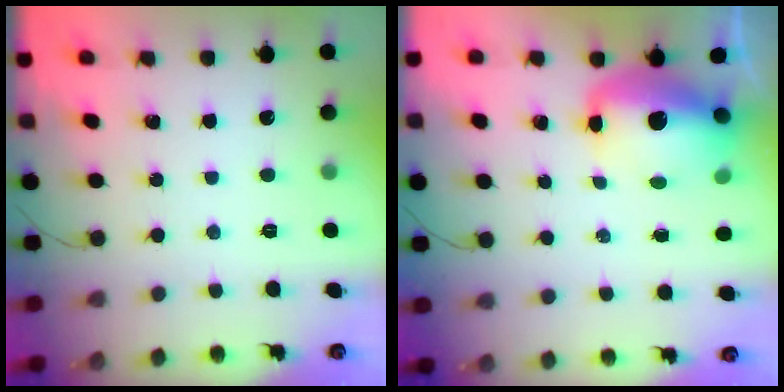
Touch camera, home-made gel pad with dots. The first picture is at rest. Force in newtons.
{"total": 12.5, "press": 12.2, "slide": 2.7}